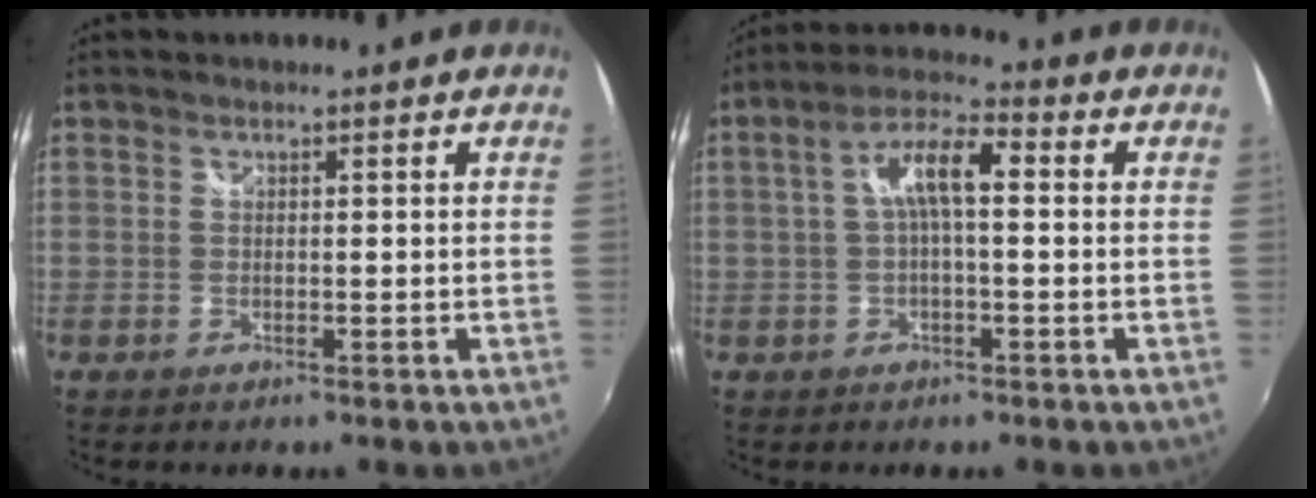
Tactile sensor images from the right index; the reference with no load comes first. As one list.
[{"total": 7.1, "force": [0.4, 2.0, 6.8], "torque": [-0.134, 0.020, 0.007]}]